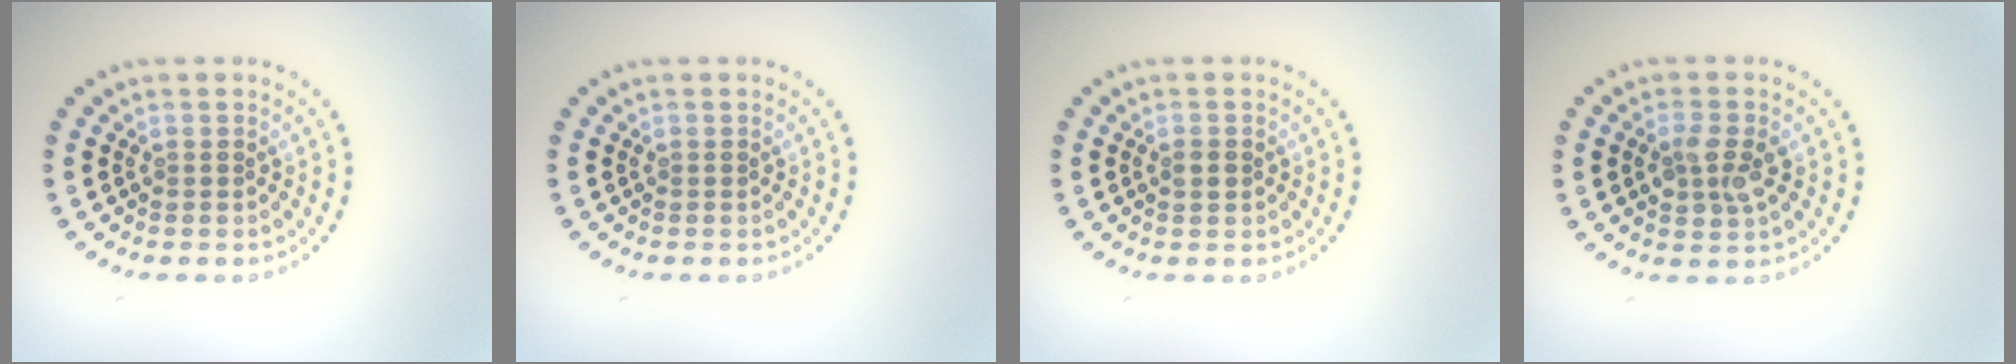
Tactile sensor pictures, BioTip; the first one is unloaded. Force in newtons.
{"total": 0.0}
{"total": 1.3, "press": 1.3, "slide": 0.0}
{"total": 2.5, "press": 2.5, "slide": 0.2}